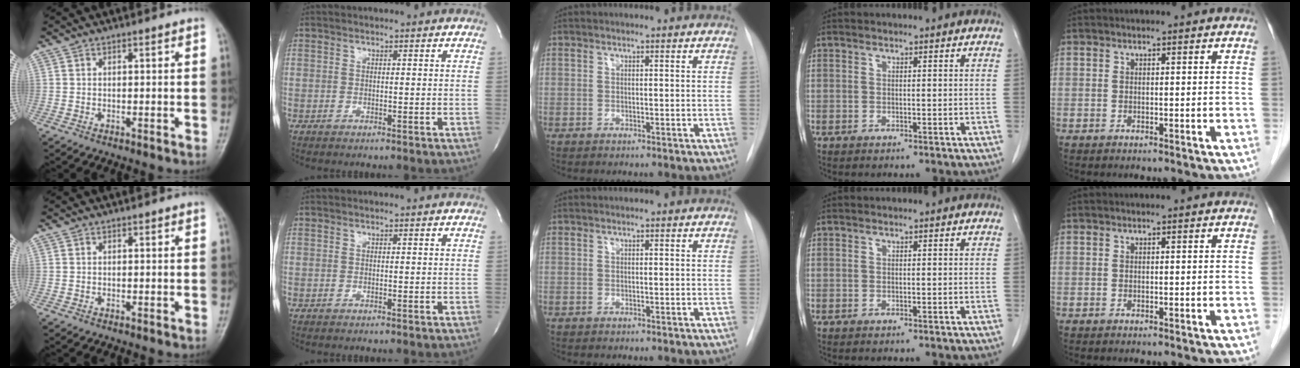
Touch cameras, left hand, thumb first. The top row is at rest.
{}